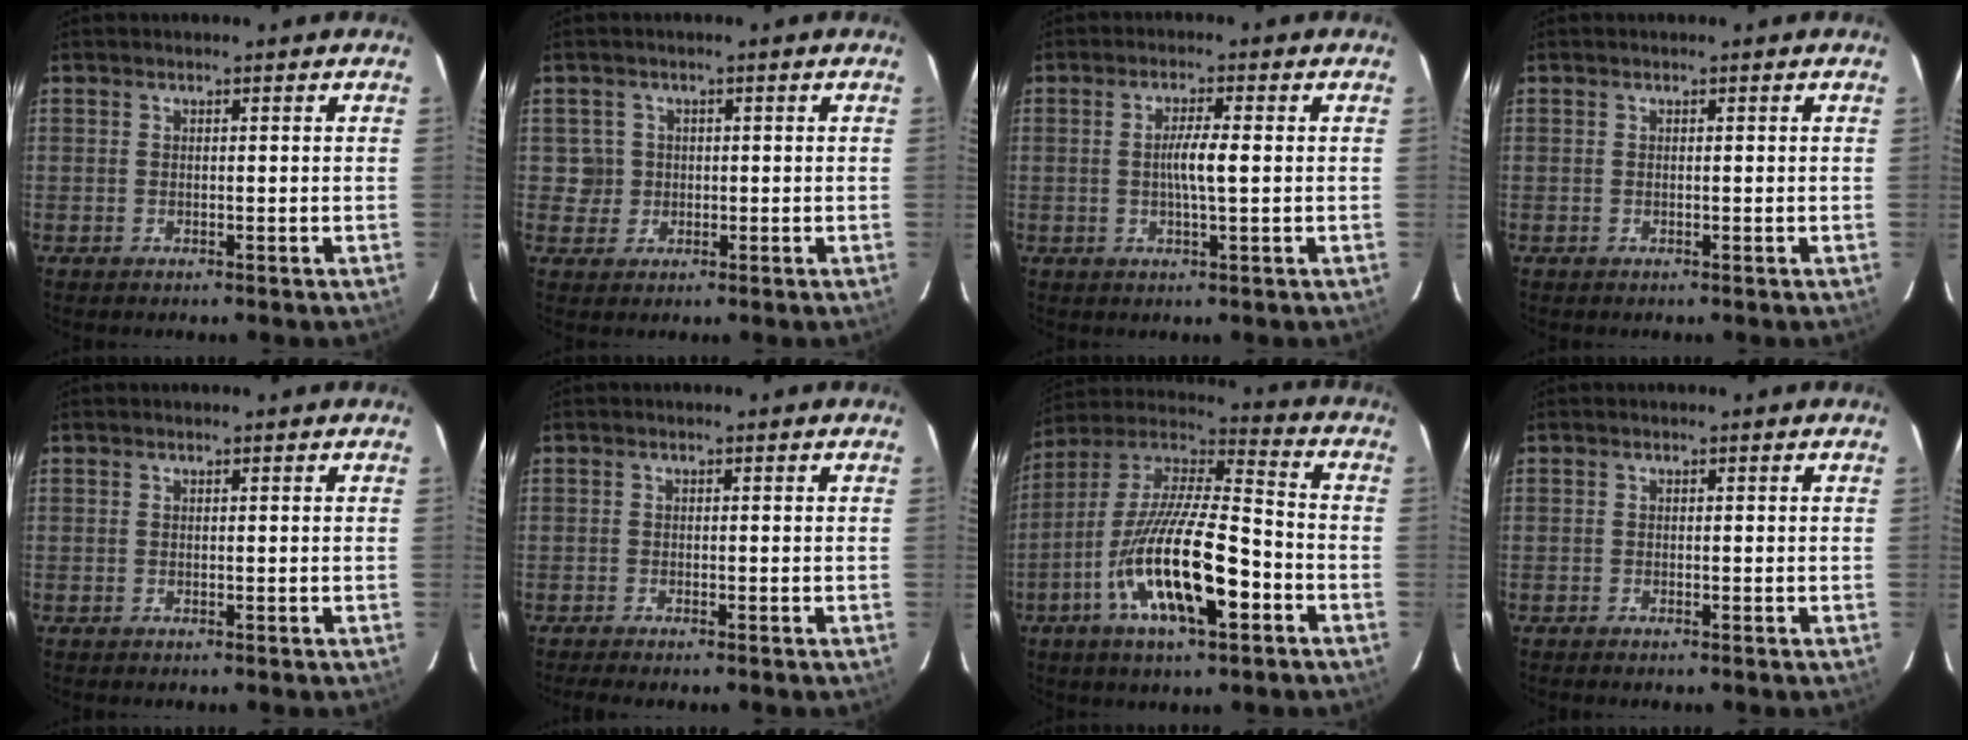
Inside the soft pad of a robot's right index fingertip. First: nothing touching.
{"total": 3.2, "force": [0.1, 3.2, 0.0], "torque": [0.010, 0.020, 0.006]}
{"total": 4.1, "force": [-0.1, 0.1, 4.1], "torque": [-0.074, 0.000, -0.002]}
{"total": 0.0}
{"total": 0.0}
{"total": 2.7, "force": [-2.3, 0.3, 1.3], "torque": [-0.033, -0.010, -0.040]}
{"total": 20.2, "force": [-7.9, 5.6, 17.7], "torque": [-0.330, -0.023, -0.149]}
{"total": 0.6, "force": [-0.5, 0.1, 0.2], "torque": [-0.004, -0.001, -0.011]}